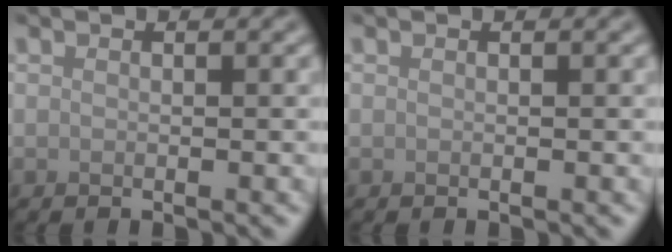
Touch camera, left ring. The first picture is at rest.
{"total": 0.0}